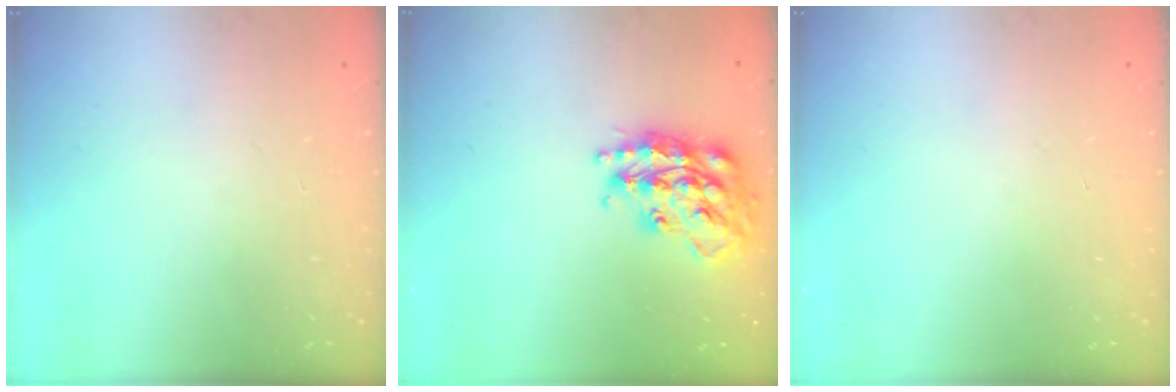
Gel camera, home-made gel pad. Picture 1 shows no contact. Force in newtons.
{"total": 19.5, "press": 19.4, "slide": 1.3}
{"total": 0.0}